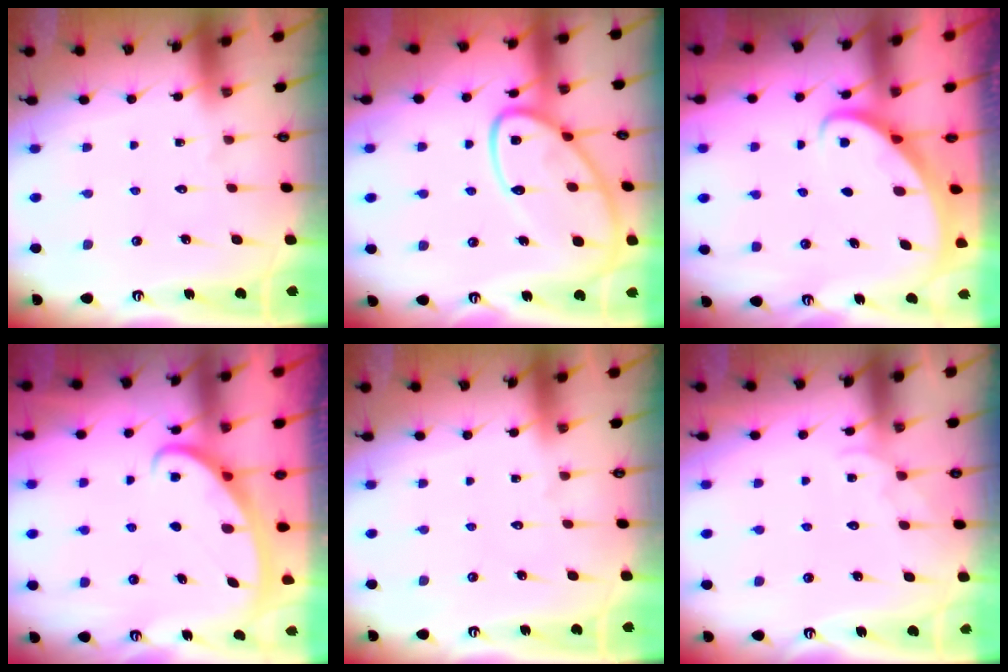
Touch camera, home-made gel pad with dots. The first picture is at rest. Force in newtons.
{"total": 17.1, "press": 17.1, "slide": 1.5}
{"total": 2.7, "press": 2.7, "slide": 0.3}
{"total": 2.7, "press": 2.7, "slide": 0.4}
{"total": 0.0}
{"total": 2.5, "press": 2.5, "slide": 0.4}